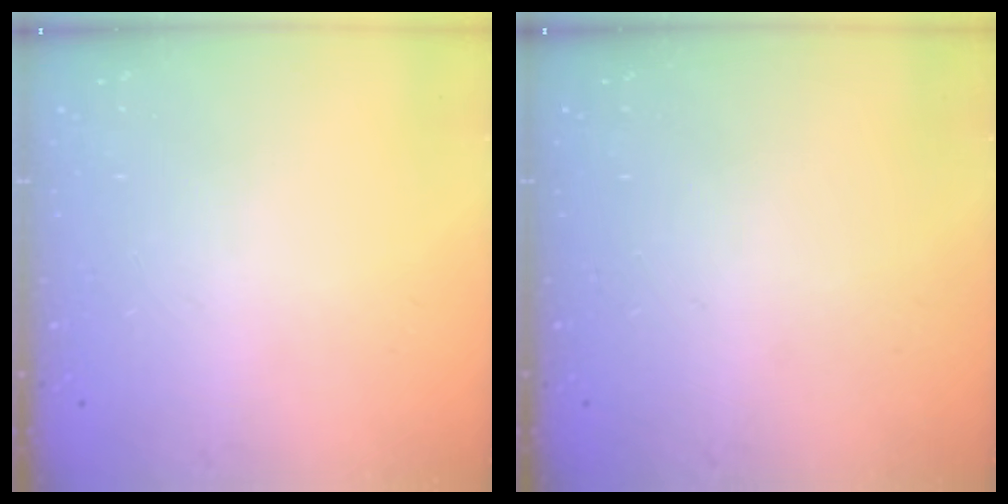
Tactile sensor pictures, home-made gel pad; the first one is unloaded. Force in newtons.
{"total": 0.0}